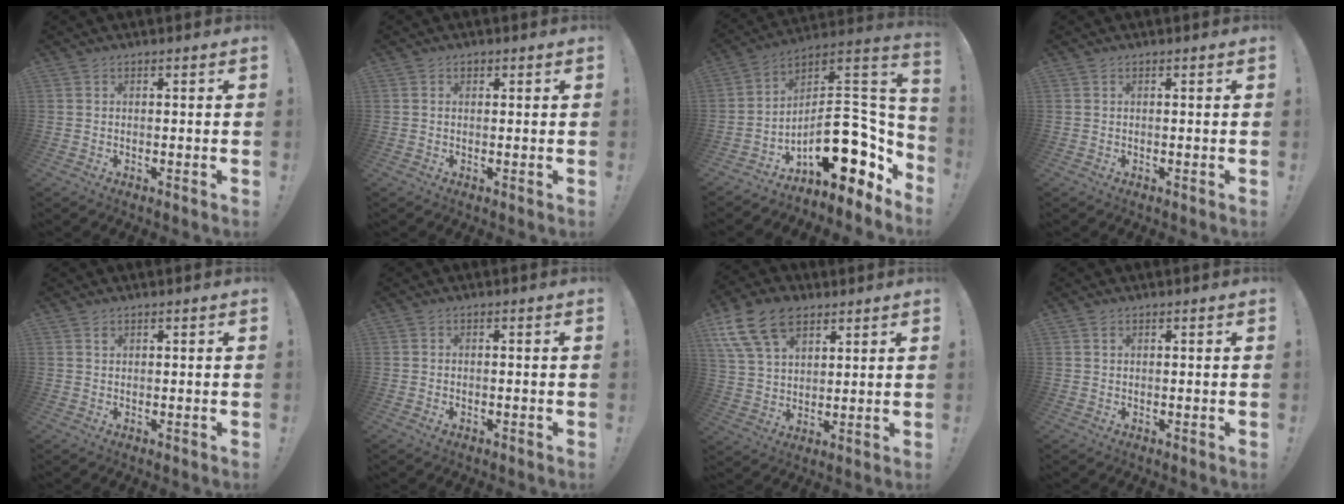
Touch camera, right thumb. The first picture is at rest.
{"total": 0.5, "force": [0.3, 0.4, 0.2], "torque": [0.000, -0.001, 0.005]}
{"total": 20.5, "force": [-4.7, 10.2, 17.2], "torque": [-0.245, 0.004, -0.068]}
{"total": 0.0}
{"total": 0.8, "force": [0.5, 0.6, 0.3], "torque": [0.002, -0.003, 0.009]}
{"total": 1.0, "force": [-0.8, 0.3, 0.6], "torque": [-0.013, 0.004, -0.013]}
{"total": 15.6, "force": [8.8, 9.8, 8.4], "torque": [-0.159, -0.038, 0.166]}
{"total": 1.0, "force": [0.5, 0.6, 0.6], "torque": [-0.013, 0.002, 0.009]}